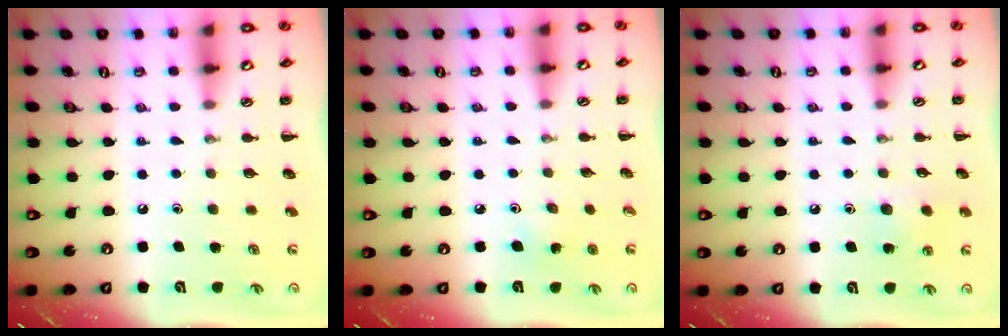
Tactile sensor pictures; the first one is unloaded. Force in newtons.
{"total": 3.2, "press": 3.0, "slide": 1.0}
{"total": 7.0, "press": 6.8, "slide": 1.8}